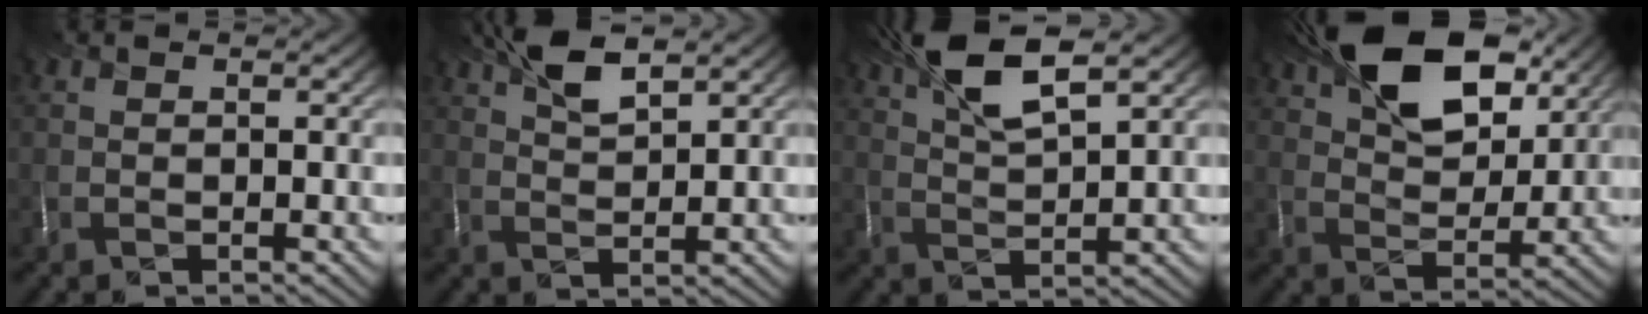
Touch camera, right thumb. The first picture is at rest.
{"total": 5.4, "force": [3.8, 1.4, 3.6], "torque": [-0.076, 0.010, 0.078]}
{"total": 8.8, "force": [5.4, 2.3, 6.6], "torque": [-0.133, 0.014, 0.106]}
{"total": 13.8, "force": [8.0, 6.9, 8.9], "torque": [-0.151, 0.010, 0.133]}